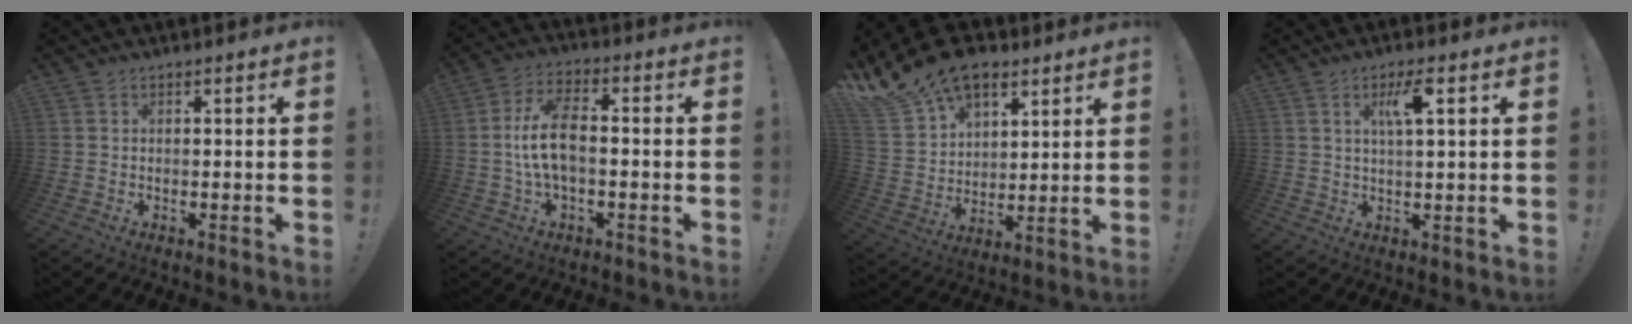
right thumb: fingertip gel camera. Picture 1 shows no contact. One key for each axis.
{"total": 11.3, "fx": -0.9, "fy": 5.3, "fz": 10.0, "tx": -0.205, "ty": 0.013, "tz": -0.014}
{"total": 17.6, "fx": 12.3, "fy": 10.1, "fz": 7.5, "tx": -0.146, "ty": -0.072, "tz": 0.234}
{"total": 6.6, "fx": 3.0, "fy": 1.2, "fz": 5.8, "tx": -0.097, "ty": -0.001, "tz": 0.044}